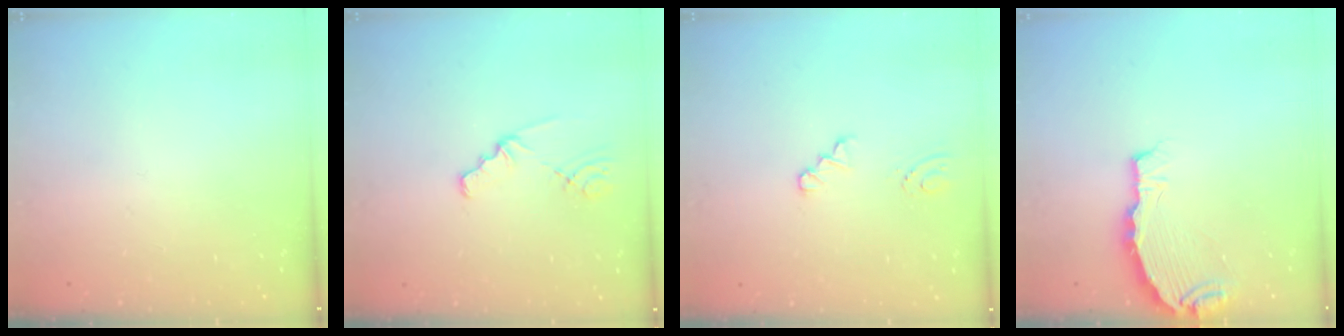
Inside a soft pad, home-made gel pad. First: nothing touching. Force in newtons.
{"total": 1.6, "press": 1.6, "slide": 0.1}
{"total": 0.0}
{"total": 4.7, "press": 4.7, "slide": 0.4}